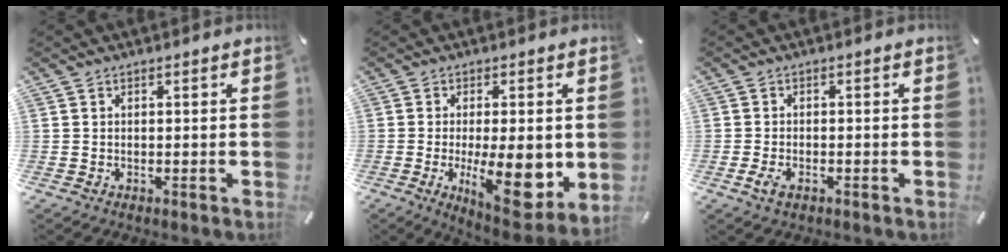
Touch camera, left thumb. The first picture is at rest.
{"total": 14.8, "force": [-2.1, 4.6, 14.0], "torque": [-0.201, -0.017, -0.022]}
{"total": 2.7, "force": [-1.2, 1.5, 1.9], "torque": [-0.047, -0.002, -0.025]}